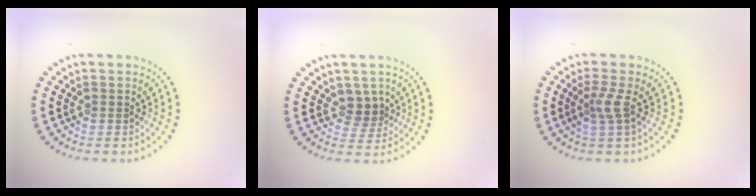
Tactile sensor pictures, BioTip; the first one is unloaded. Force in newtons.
{"total": 2.0, "press": 1.6, "slide": 1.2}
{"total": 2.0, "press": 1.4, "slide": 1.4}